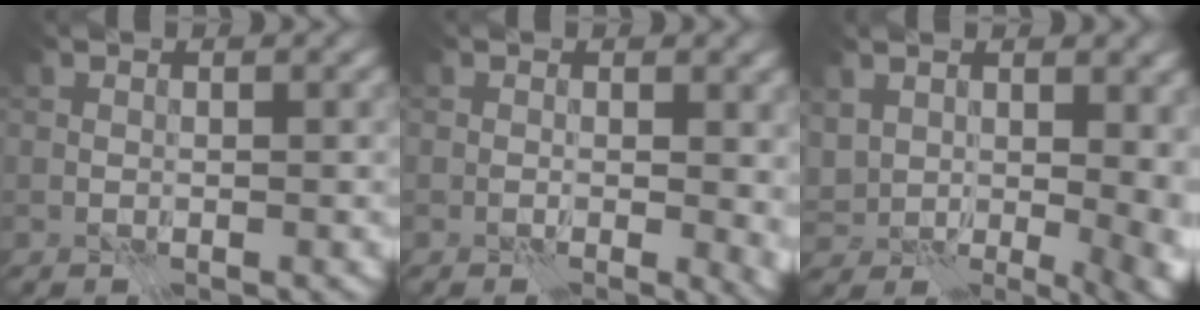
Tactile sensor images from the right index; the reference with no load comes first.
{"total": 2.9, "force": [0.4, 1.7, 2.3], "torque": [-0.020, -0.007, 0.007]}
{"total": 8.9, "force": [2.0, 5.8, 6.5], "torque": [-0.116, -0.021, 0.062]}